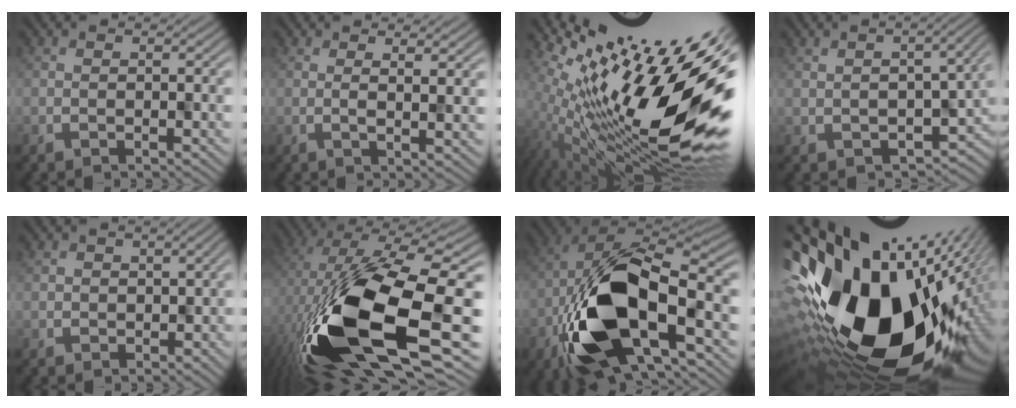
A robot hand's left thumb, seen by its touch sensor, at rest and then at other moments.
{"total": 2.9, "force": [2.3, 0.2, 1.8], "torque": [-0.013, 0.005, 0.025]}
{"total": 17.4, "force": [3.1, 4.5, 16.5], "torque": [-0.278, -0.022, 0.054]}
{"total": 4.5, "force": [-0.1, 2.1, 3.9], "torque": [-0.056, -0.019, 0.007]}
{"total": 2.8, "force": [-1.1, 2.2, 1.4], "torque": [-0.009, -0.015, -0.015]}
{"total": 19.0, "force": [-2.5, 8.5, 16.7], "torque": [-0.351, -0.046, -0.037]}
{"total": 17.6, "force": [-4.0, 9.5, 14.2], "torque": [-0.286, -0.017, -0.072]}
{"total": 20.6, "force": [2.1, 11.5, 17.0], "torque": [-0.286, -0.071, 0.044]}